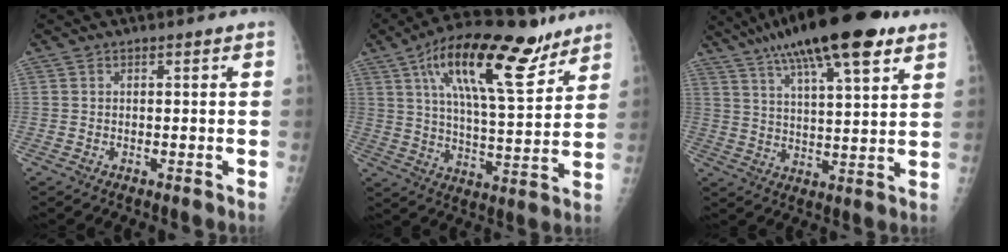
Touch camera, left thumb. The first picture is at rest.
{"total": 20.4, "force": [12.2, 6.7, 14.9], "torque": [-0.217, -0.042, 0.204]}
{"total": 20.4, "force": [12.8, 5.0, 15.1], "torque": [-0.242, -0.022, 0.207]}